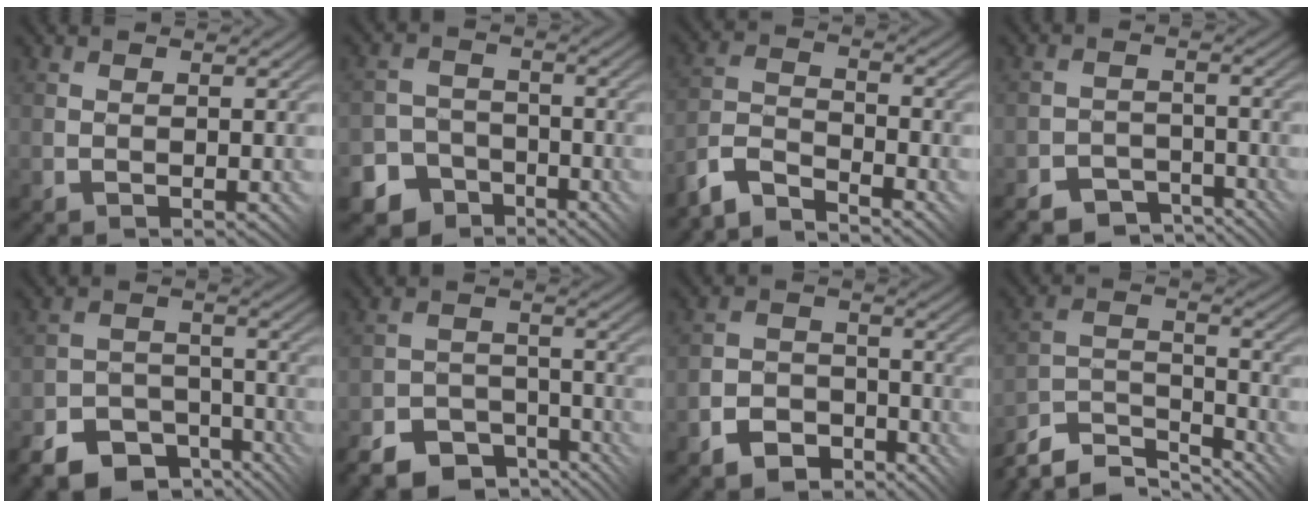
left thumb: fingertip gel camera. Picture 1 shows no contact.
{"total": 8.7, "force": [-5.9, 6.2, 1.4], "torque": [-0.035, -0.018, -0.115]}
{"total": 6.1, "force": [-5.5, 1.5, 2.2], "torque": [-0.046, 0.004, -0.125]}
{"total": 5.8, "force": [-5.0, 2.6, 1.5], "torque": [-0.024, -0.001, -0.082]}
{"total": 10.6, "force": [-7.8, 6.0, 3.9], "torque": [-0.080, -0.008, -0.122]}
{"total": 9.3, "force": [-7.3, 4.8, 3.2], "torque": [-0.059, -0.005, -0.113]}
{"total": 6.0, "force": [-4.5, 3.5, 2.1], "torque": [-0.043, -0.004, -0.087]}
{"total": 10.2, "force": [-9.1, 2.6, 3.9], "torque": [-0.085, 0.010, -0.171]}